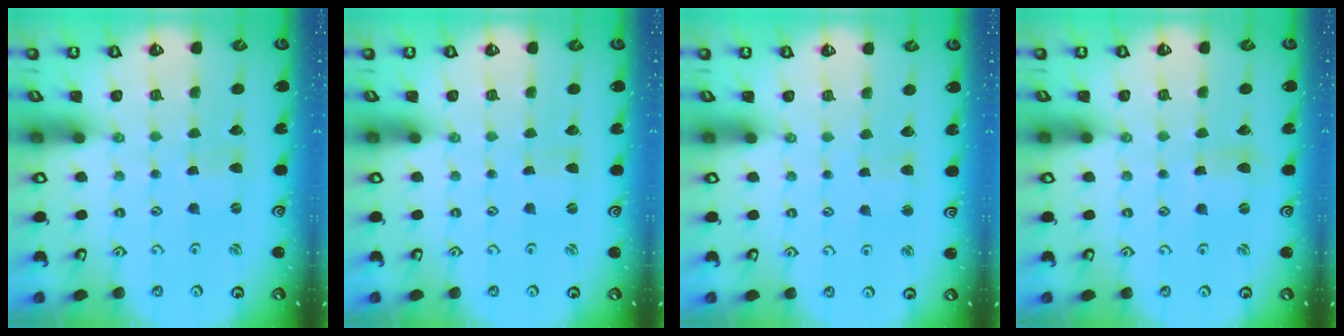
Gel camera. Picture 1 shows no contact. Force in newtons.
{"total": 0.0}
{"total": 1.9, "press": 1.9, "slide": 0.3}
{"total": 1.6, "press": 1.6, "slide": 0.3}